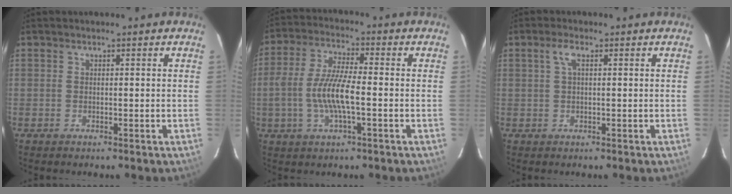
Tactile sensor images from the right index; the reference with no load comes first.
{"total": 9.8, "force": [-2.0, 2.3, 9.4], "torque": [-0.193, 0.001, -0.040]}
{"total": 2.2, "force": [0.7, 0.5, 2.0], "torque": [-0.043, 0.007, 0.013]}